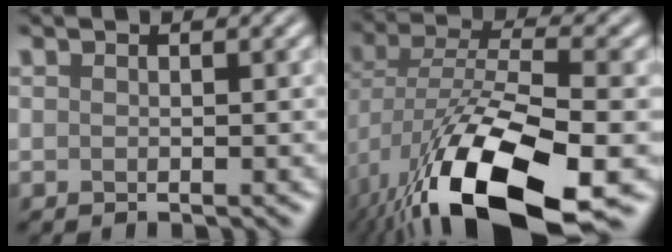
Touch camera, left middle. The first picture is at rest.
{"total": 15.8, "force": [-7.5, 6.3, 12.4], "torque": [-0.240, -0.038, -0.121]}